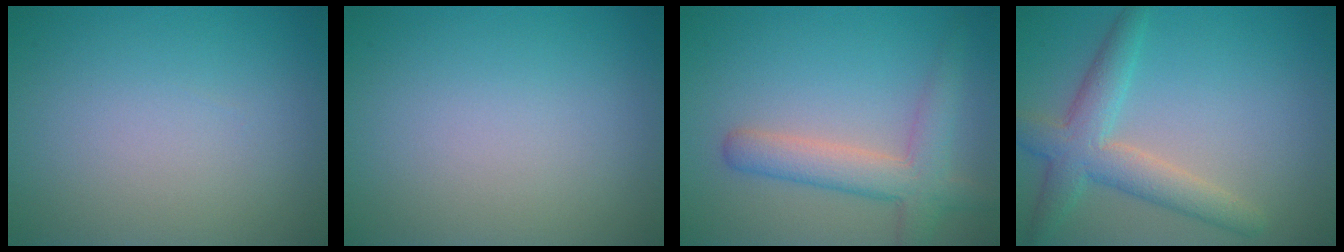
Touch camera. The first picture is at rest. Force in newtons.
{"total": 0.0}
{"total": 4.4, "press": 4.4, "slide": 0.3}
{"total": 4.7, "press": 4.7, "slide": 0.2}